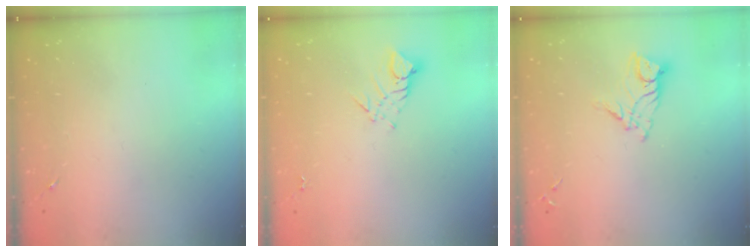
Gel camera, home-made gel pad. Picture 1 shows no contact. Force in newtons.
{"total": 3.8, "press": 3.8, "slide": 0.2}
{"total": 9.7, "press": 9.6, "slide": 0.9}